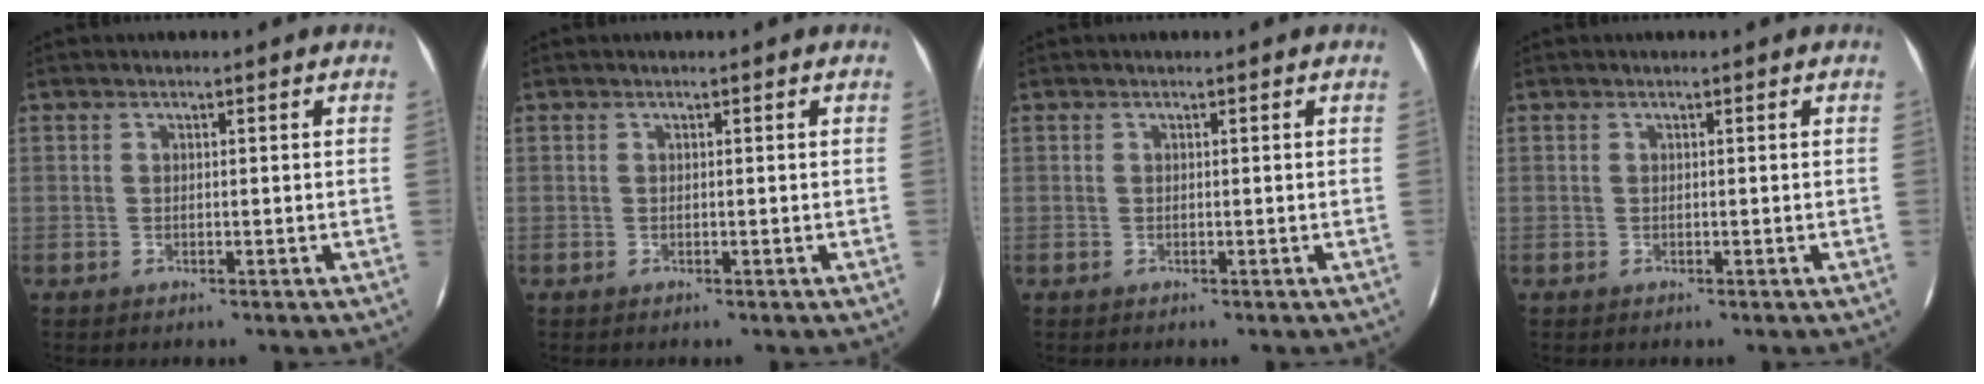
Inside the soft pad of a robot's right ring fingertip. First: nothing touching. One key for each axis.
{"total": 0.0}
{"total": 0.0}
{"total": 0.0}